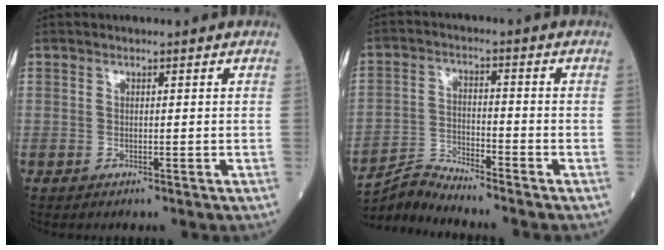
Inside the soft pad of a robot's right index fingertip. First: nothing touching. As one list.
[{"total": 5.7, "force": [-5.5, -1.5, -0.9], "torque": [0.001, -0.009, -0.105]}]